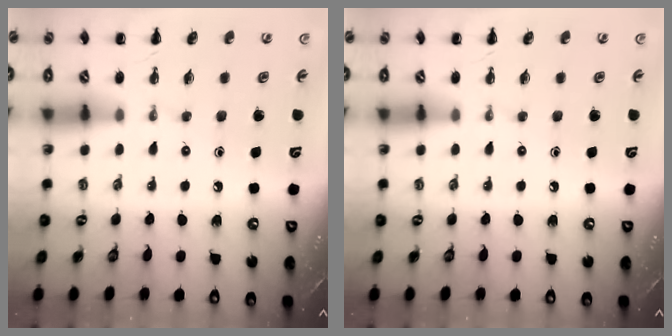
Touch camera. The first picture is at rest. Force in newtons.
{"total": 0.0}